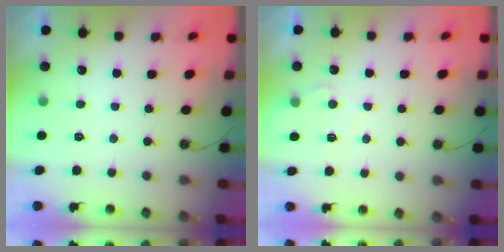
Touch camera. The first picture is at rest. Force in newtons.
{"total": 5.1, "press": 5.1, "slide": 0.4}